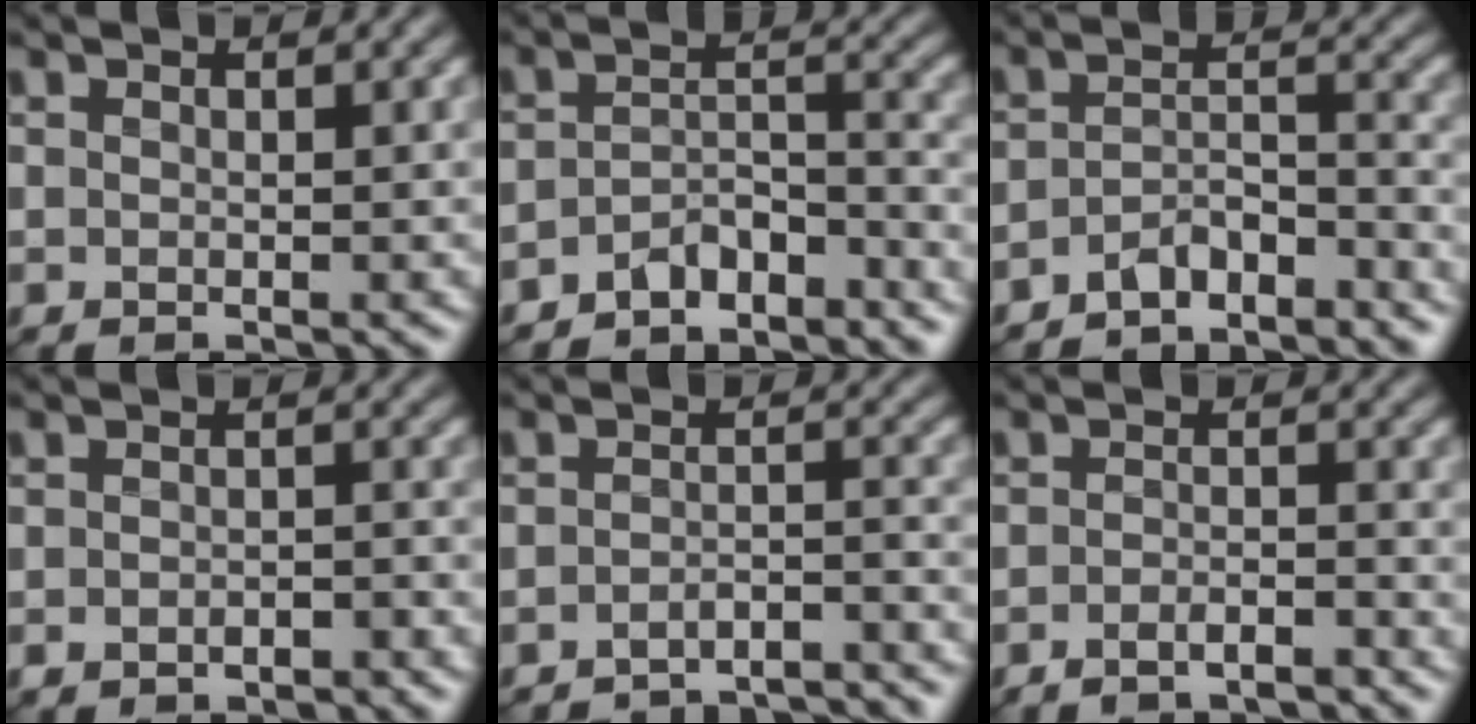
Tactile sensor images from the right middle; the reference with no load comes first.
{"total": 5.0, "force": [-4.4, 1.6, 1.9], "torque": [-0.033, 0.002, -0.080]}
{"total": 4.3, "force": [-3.8, 1.0, 1.7], "torque": [-0.035, 0.003, -0.073]}
{"total": 1.9, "force": [-1.4, 0.9, 0.9], "torque": [-0.017, 0.002, -0.024]}
{"total": 6.4, "force": [-6.1, 0.7, 1.6], "torque": [-0.025, -0.007, -0.088]}
{"total": 2.1, "force": [-1.8, 0.3, 1.0], "torque": [-0.021, 0.001, -0.035]}